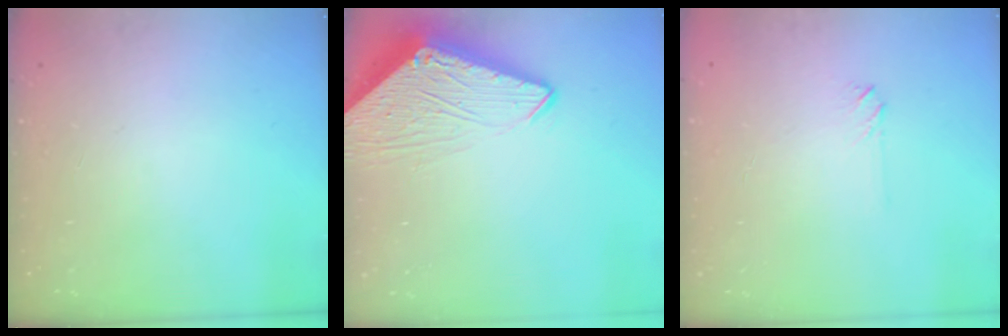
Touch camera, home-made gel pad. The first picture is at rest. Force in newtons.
{"total": 7.1, "press": 7.0, "slide": 0.7}
{"total": 2.0, "press": 2.0, "slide": 0.3}